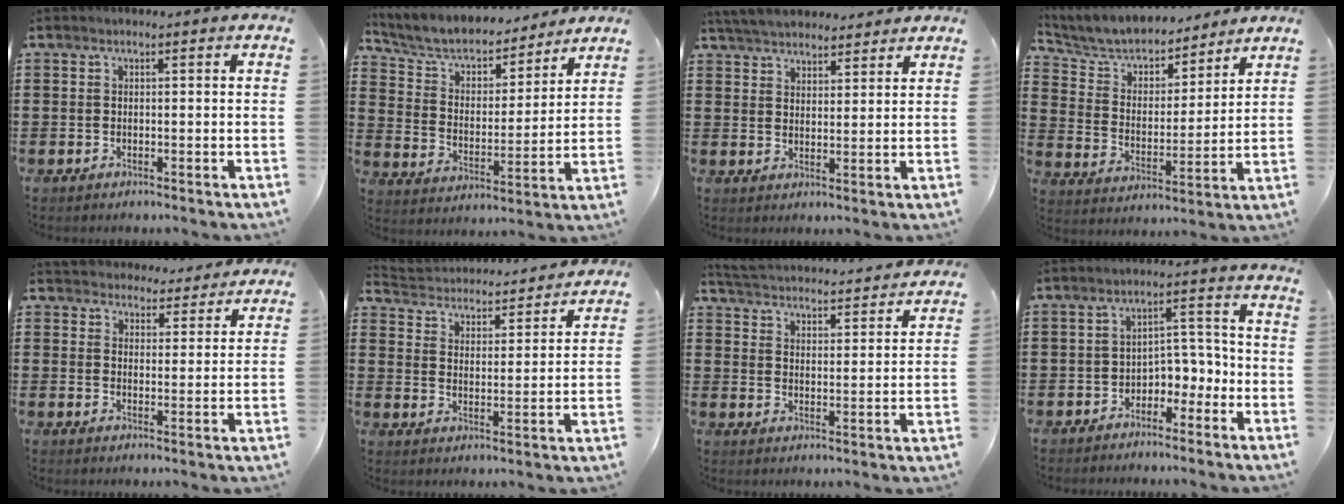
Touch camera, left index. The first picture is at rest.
{"total": 5.5, "force": [4.9, 1.9, 1.5], "torque": [-0.058, -0.035, 0.078]}
{"total": 4.7, "force": [4.5, 1.2, 0.9], "torque": [-0.033, -0.010, 0.083]}
{"total": 5.6, "force": [5.3, 1.8, 0.7], "torque": [-0.049, -0.036, 0.089]}
{"total": 4.4, "force": [4.3, 0.7, -0.3], "torque": [-0.015, -0.023, 0.078]}
{"total": 3.3, "force": [3.3, 0.4, -0.3], "torque": [-0.017, -0.031, 0.048]}
{"total": 3.7, "force": [3.7, -0.3, -0.1], "torque": [-0.022, -0.033, 0.058]}
{"total": 4.1, "force": [-2.9, 2.4, 1.6], "torque": [-0.035, 0.011, -0.061]}